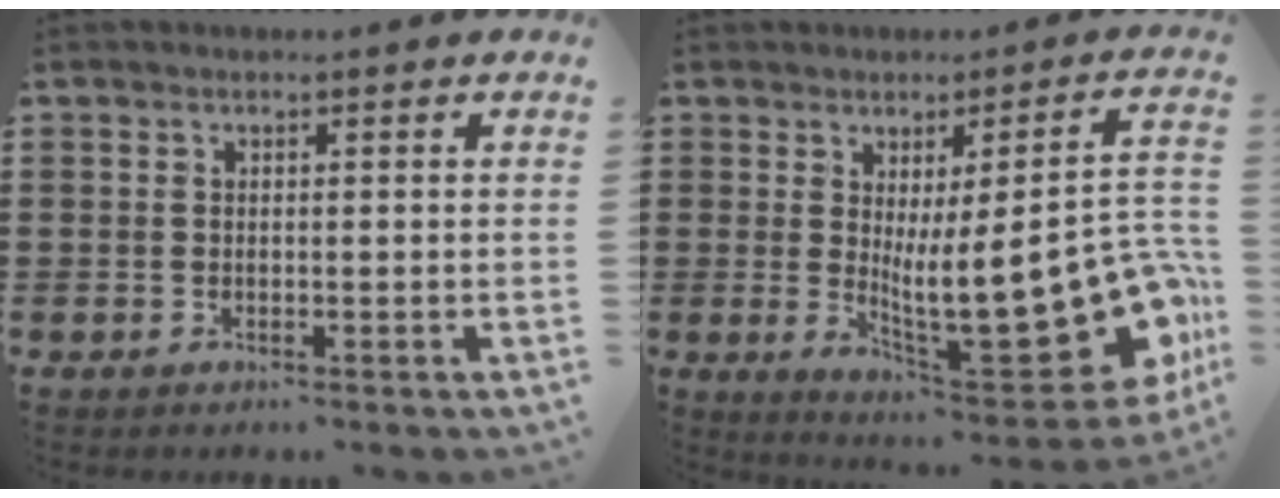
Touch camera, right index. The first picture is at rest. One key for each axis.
{"total": 17.4, "fx": -3.0, "fy": 5.0, "fz": 16.4, "tx": -0.248, "ty": -0.022, "tz": -0.036}